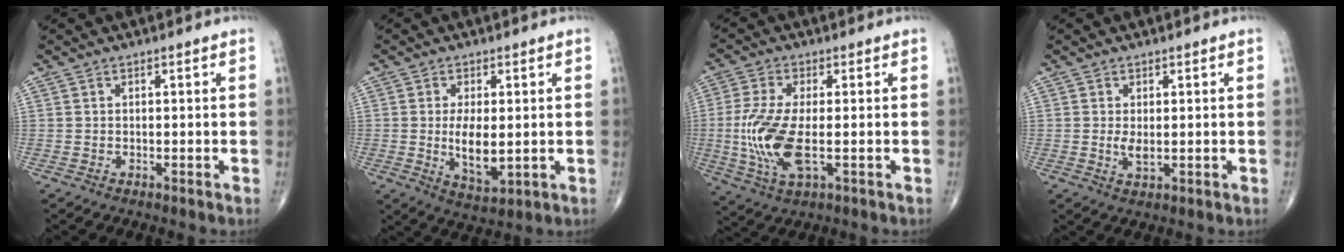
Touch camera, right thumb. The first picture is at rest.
{"total": 7.5, "force": [-0.2, 3.3, 6.7], "torque": [-0.115, -0.018, 0.004]}
{"total": 11.5, "force": [-1.5, 4.4, 10.5], "torque": [-0.246, -0.011, -0.027]}
{"total": 2.4, "force": [0.1, 1.1, 2.1], "torque": [-0.042, -0.008, 0.006]}